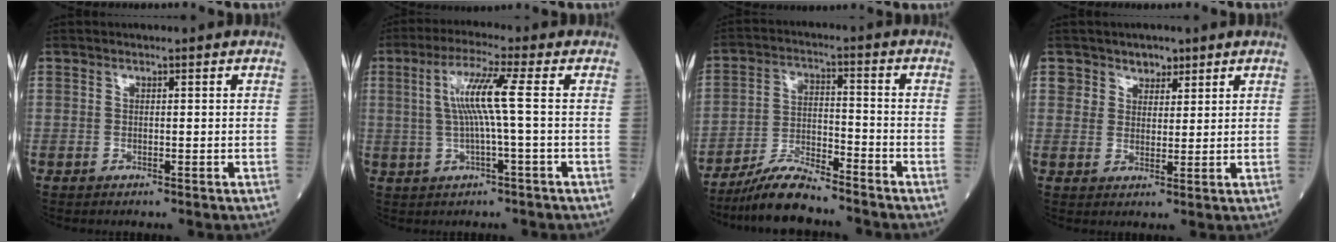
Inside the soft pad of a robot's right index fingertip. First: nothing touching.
{"total": 7.1, "force": [0.7, -0.9, 7.0], "torque": [-0.143, 0.010, 0.015]}
{"total": 8.5, "force": [-7.7, 0.8, 3.4], "torque": [-0.068, -0.011, -0.143]}
{"total": 3.5, "force": [2.4, 2.6, 0.4], "torque": [0.007, -0.005, 0.036]}